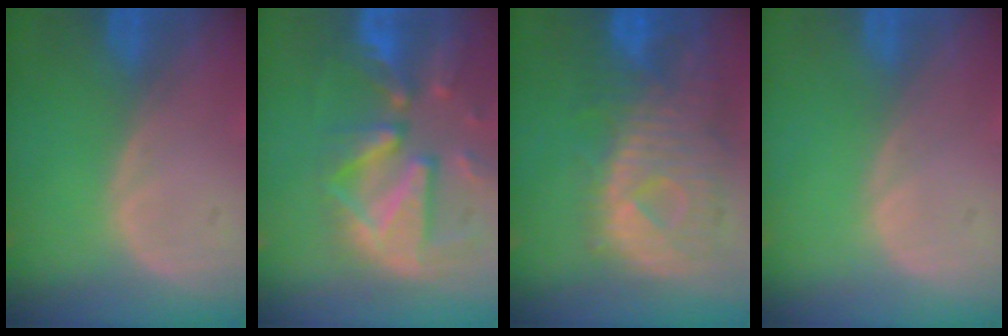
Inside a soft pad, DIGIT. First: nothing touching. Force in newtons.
{"total": 12.3, "press": 10.6, "slide": 6.1}
{"total": 10.9, "press": 9.7, "slide": 5.0}
{"total": 0.0}